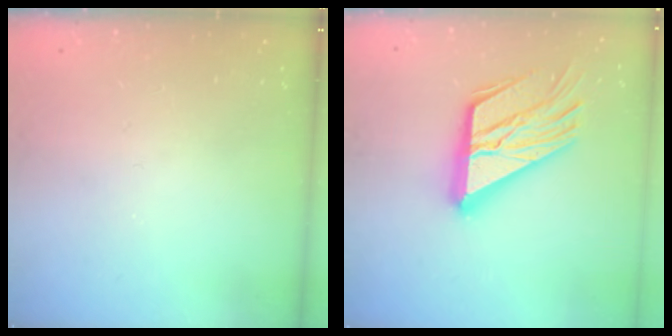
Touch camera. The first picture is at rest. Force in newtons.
{"total": 21.7, "press": 21.6, "slide": 2.2}